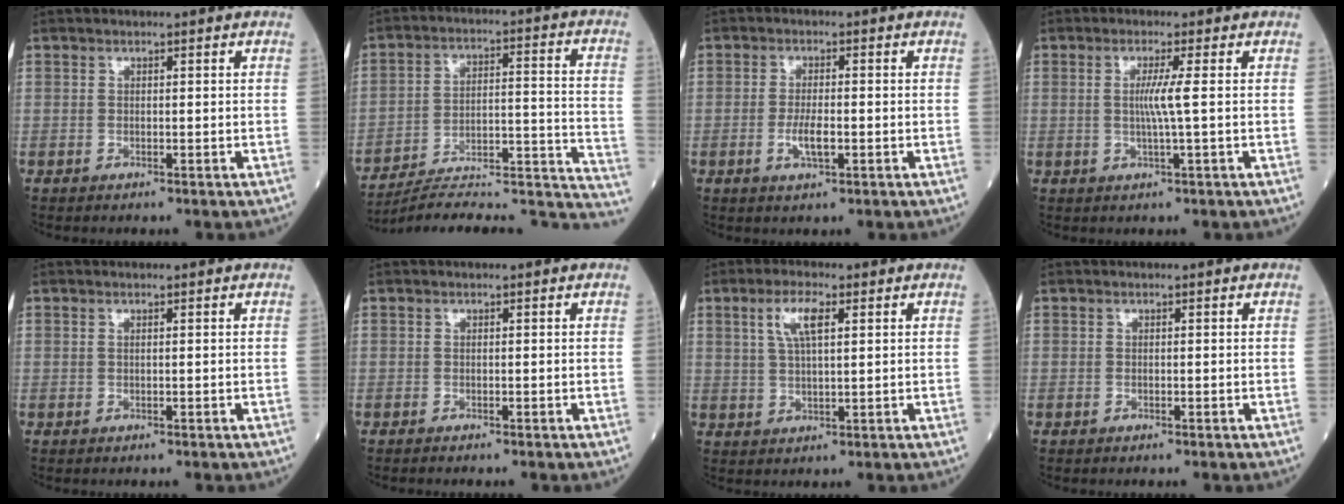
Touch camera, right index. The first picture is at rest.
{"total": 26.2, "force": [-24.3, 2.6, 9.4], "torque": [-0.065, 0.024, -0.334]}
{"total": 3.7, "force": [-1.0, 0.9, 3.4], "torque": [-0.067, -0.001, -0.016]}
{"total": 3.4, "force": [0.2, -0.9, 3.2], "torque": [-0.064, -0.006, 0.001]}
{"total": 0.0}
{"total": 0.7, "force": [-0.6, -0.1, 0.3], "torque": [-0.004, 0.000, -0.009]}
{"total": 5.3, "force": [2.1, 1.3, 4.7], "torque": [-0.098, 0.009, 0.043]}
{"total": 0.0}